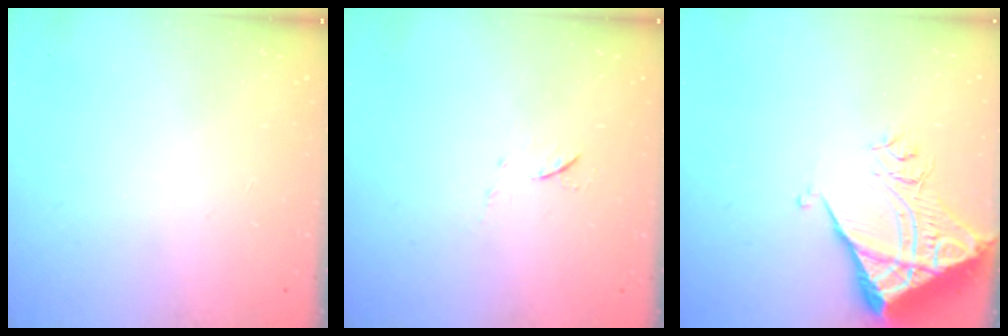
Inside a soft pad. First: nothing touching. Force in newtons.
{"total": 5.2, "press": 5.1, "slide": 0.7}
{"total": 10.6, "press": 10.6, "slide": 1.1}